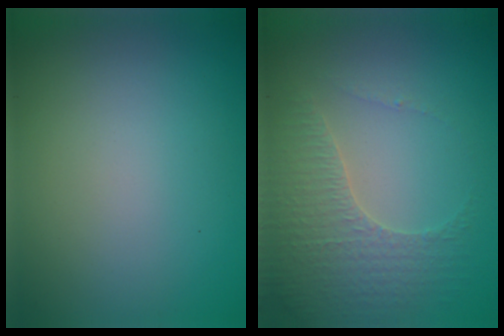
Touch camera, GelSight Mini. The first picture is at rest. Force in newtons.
{"total": 3.3, "press": 3.3, "slide": 0.6}